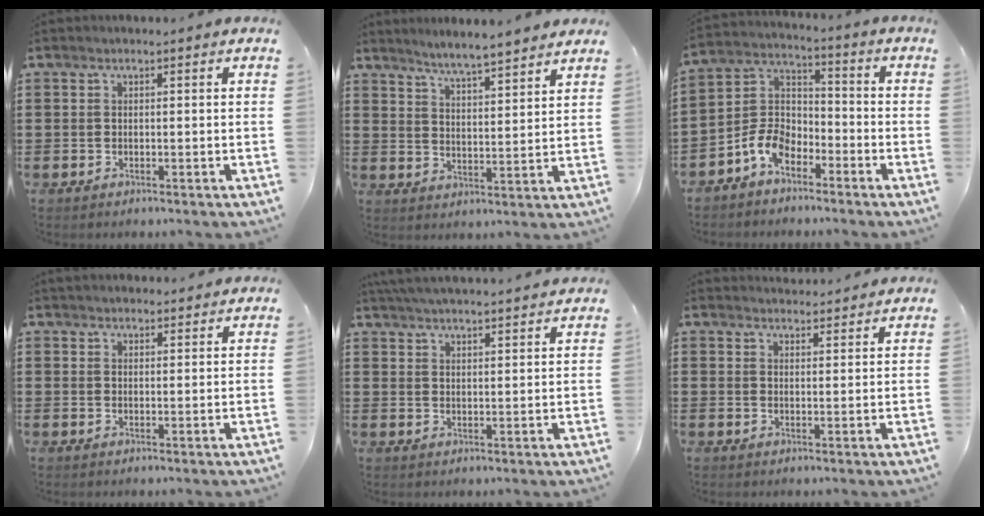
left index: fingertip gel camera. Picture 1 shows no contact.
{"total": 4.4, "force": [4.4, -0.6, 0.6], "torque": [-0.029, -0.027, 0.075]}
{"total": 7.6, "force": [-5.2, 4.3, 3.6], "torque": [-0.099, 0.008, -0.107]}
{"total": 2.1, "force": [2.1, 0.3, 0.0], "torque": [-0.004, 0.000, 0.041]}
{"total": 4.4, "force": [4.3, -0.3, 0.7], "torque": [-0.027, -0.015, 0.079]}
{"total": 2.8, "force": [2.8, 0.1, -0.1], "torque": [0.002, -0.013, 0.052]}